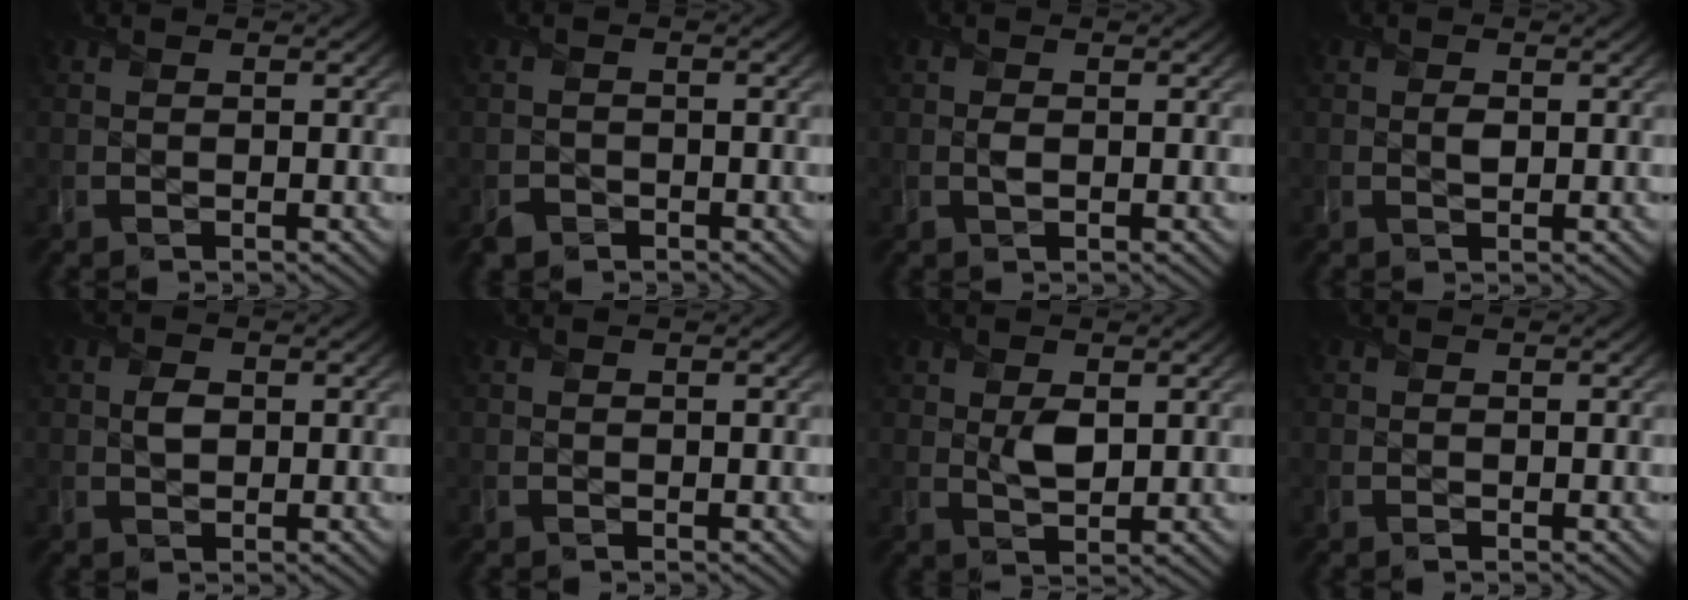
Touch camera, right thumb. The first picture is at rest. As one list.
[{"total": 1.6, "force": [-1.2, 1.0, 0.1], "torque": [0.001, -0.002, -0.027]}, {"total": 0.8, "force": [0.1, 0.5, 0.6], "torque": [-0.014, 0.001, 0.002]}, {"total": 1.1, "force": [0.1, 0.8, 0.8], "torque": [-0.013, -0.001, 0.002]}, {"total": 1.7, "force": [0.3, 1.2, 1.1], "torque": [-0.024, 0.001, 0.004]}, {"total": 0.0}, {"total": 3.0, "force": [0.8, 1.8, 2.3], "torque": [-0.050, -0.005, 0.019]}, {"total": 0.0}]